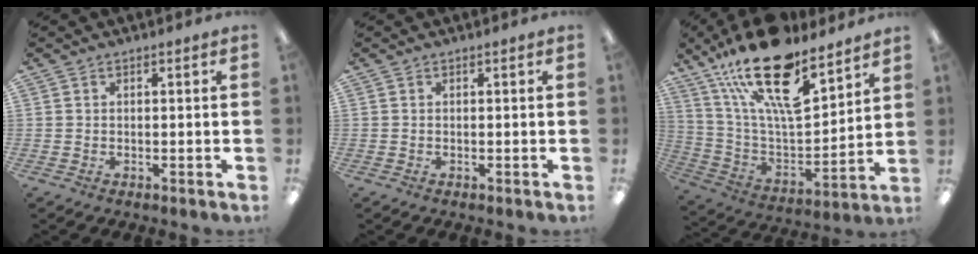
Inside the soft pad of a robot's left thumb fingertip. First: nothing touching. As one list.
[{"total": 0.0}, {"total": 23.9, "force": [16.0, 8.8, 15.5], "torque": [-0.275, -0.096, 0.274]}]